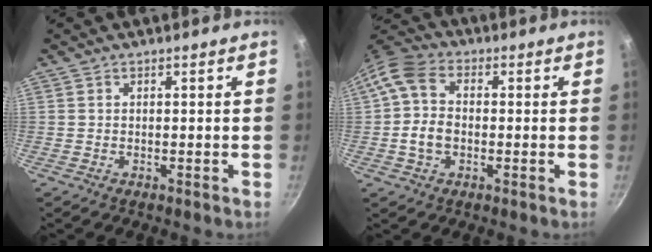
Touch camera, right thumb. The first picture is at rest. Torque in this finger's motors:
{"motor_torque": [0.89, 1.51, 0.99, -0.42, 0.22]}